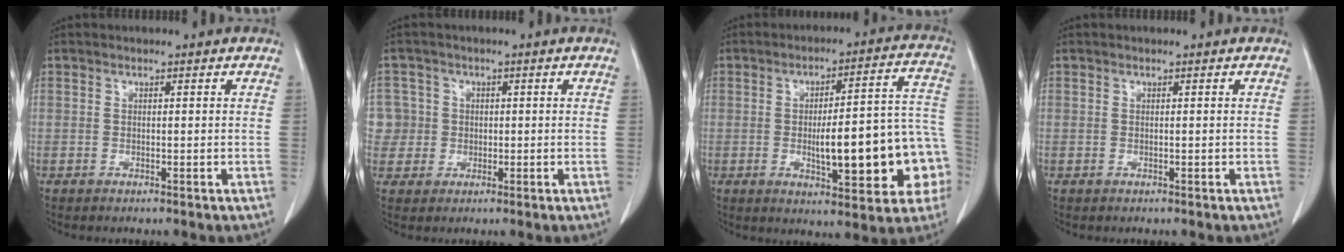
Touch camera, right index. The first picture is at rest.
{"total": 4.9, "force": [0.1, 4.9, -0.2], "torque": [0.011, 0.019, 0.003]}
{"total": 17.9, "force": [-3.6, 4.2, 17.0], "torque": [-0.173, 0.040, -0.034]}
{"total": 0.0}